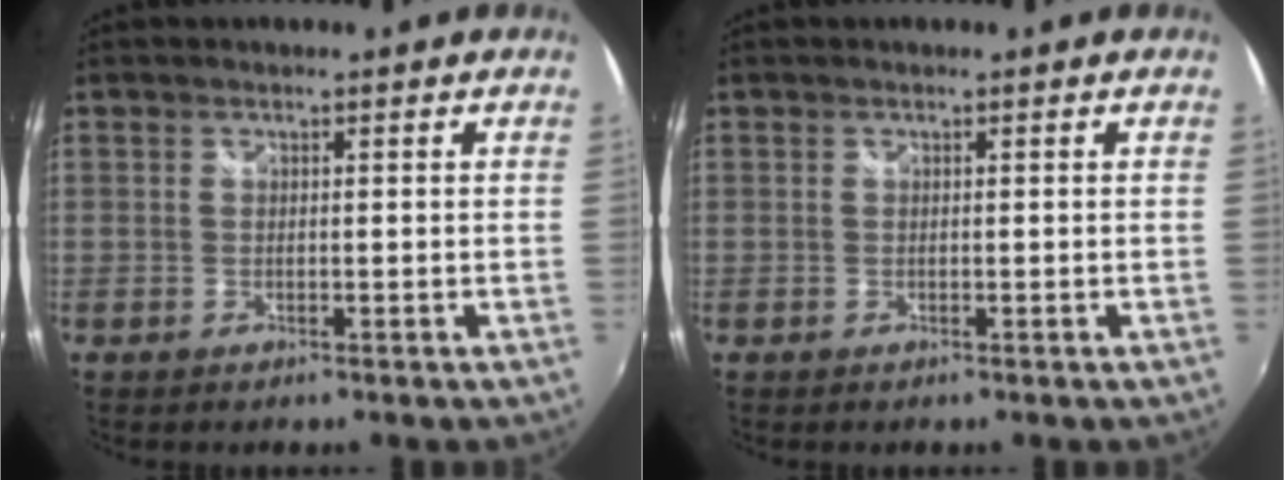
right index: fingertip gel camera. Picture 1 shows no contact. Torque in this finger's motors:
{"motor_torque": [0.00, 0.01, 0.00, 0.00]}